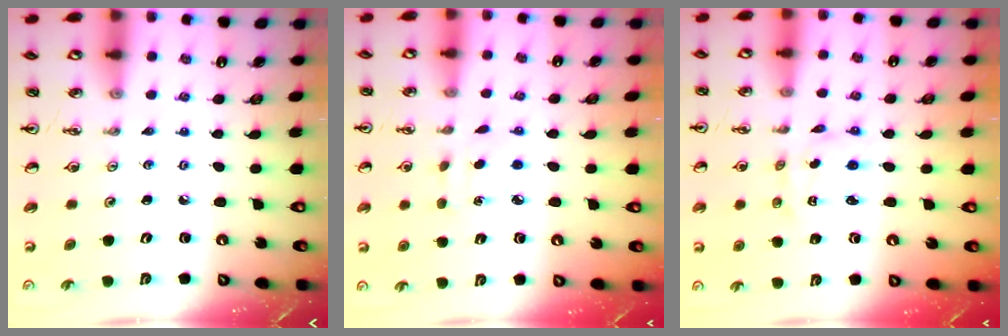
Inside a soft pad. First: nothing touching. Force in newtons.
{"total": 3.9, "press": 3.9, "slide": 0.5}
{"total": 2.3, "press": 2.3, "slide": 0.1}